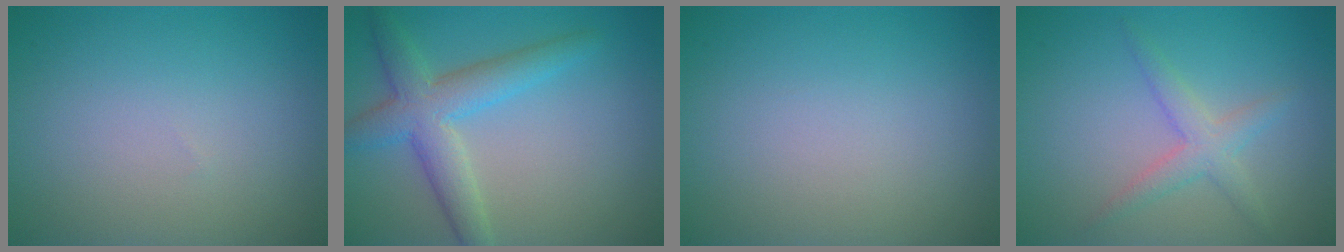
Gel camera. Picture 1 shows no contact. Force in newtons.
{"total": 4.8, "press": 4.8, "slide": 0.2}
{"total": 0.0}
{"total": 2.4, "press": 2.4, "slide": 0.0}